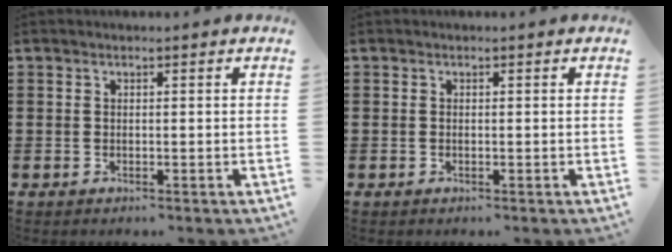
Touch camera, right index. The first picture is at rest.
{"total": 0.0}